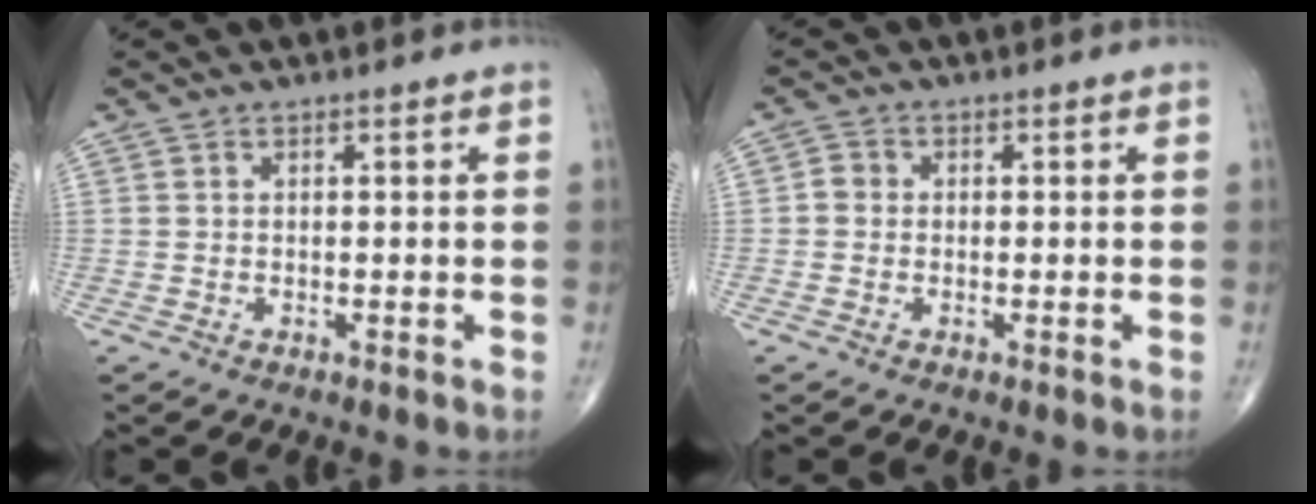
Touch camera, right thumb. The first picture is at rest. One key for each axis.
{"total": 1.9, "fx": -0.2, "fy": 1.7, "fz": 0.8, "tx": -0.005, "ty": 0.005, "tz": -0.010}